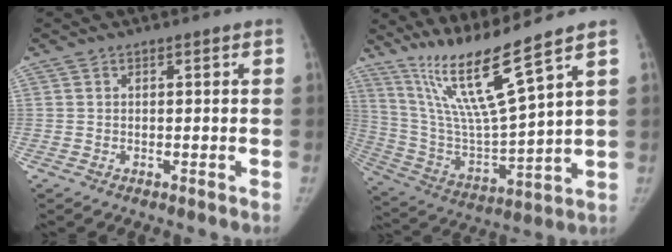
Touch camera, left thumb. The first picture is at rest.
{"total": 15.7, "force": [11.4, -0.5, 10.9], "torque": [-0.196, -0.071, 0.229]}